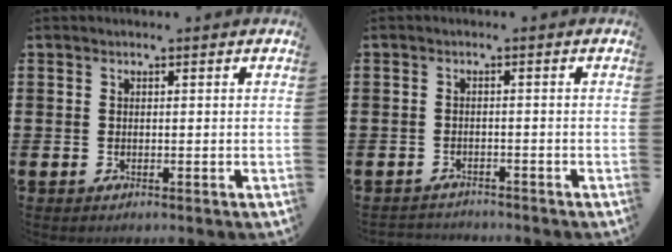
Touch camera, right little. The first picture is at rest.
{"total": 1.4, "force": [-1.4, 0.1, -0.2], "torque": [-0.001, 0.002, -0.031]}